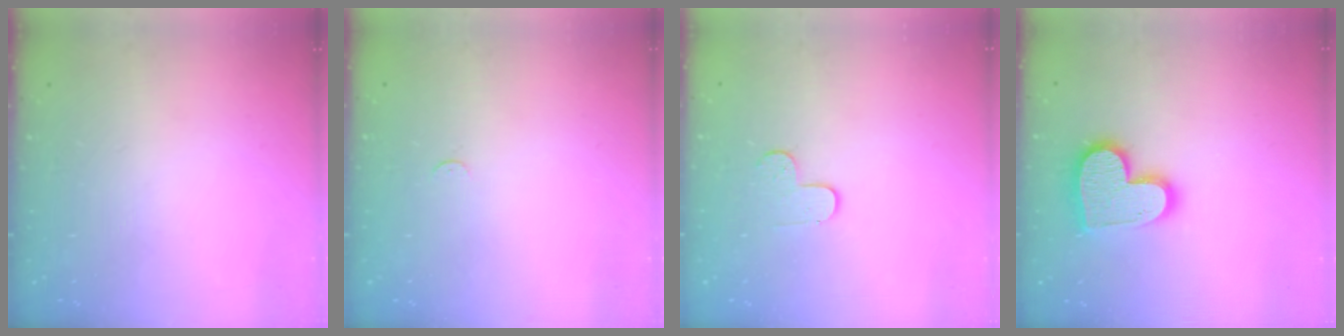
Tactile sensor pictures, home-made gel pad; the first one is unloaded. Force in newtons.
{"total": 2.3, "press": 2.3, "slide": 0.3}
{"total": 3.7, "press": 3.6, "slide": 0.4}
{"total": 13.9, "press": 13.9, "slide": 1.2}